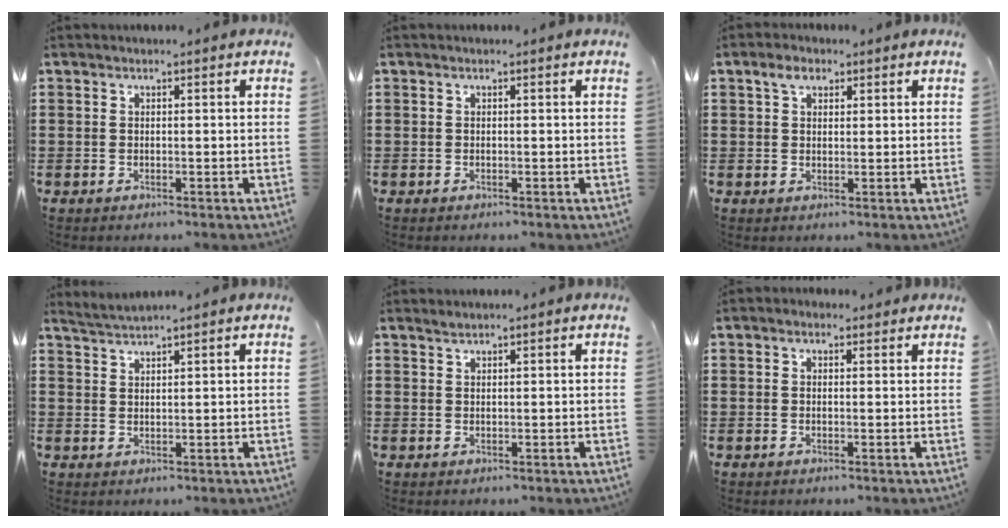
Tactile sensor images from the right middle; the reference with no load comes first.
{"total": 0.0}
{"total": 3.0, "force": [1.9, 1.6, 1.6], "torque": [-0.029, 0.004, 0.033]}
{"total": 2.2, "force": [2.1, -0.5, 0.1], "torque": [-0.008, 0.000, 0.041]}
{"total": 1.1, "force": [1.0, -0.2, 0.1], "torque": [-0.004, -0.001, 0.021]}
{"total": 0.9, "force": [0.9, 0.3, 0.1], "torque": [0.003, -0.002, 0.015]}